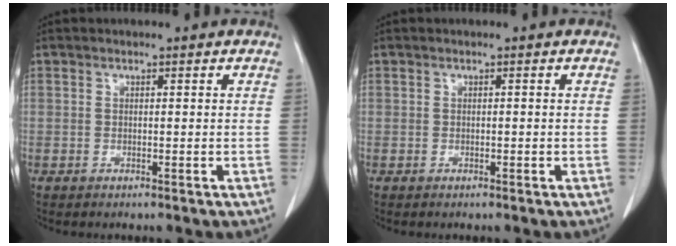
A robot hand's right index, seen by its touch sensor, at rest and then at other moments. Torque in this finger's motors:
{"motor_torque": [0.05, -0.03, 0.02, 0.01]}